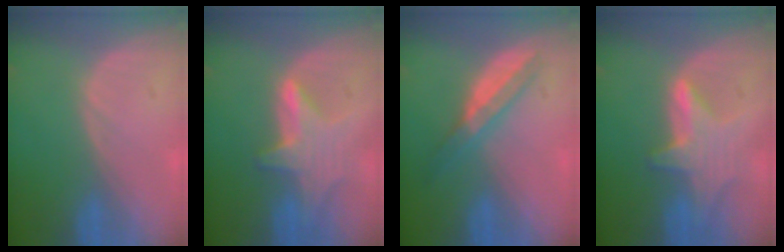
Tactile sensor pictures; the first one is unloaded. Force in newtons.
{"total": 6.7, "press": 6.2, "slide": 2.3}
{"total": 5.8, "press": 5.2, "slide": 2.6}
{"total": 6.7, "press": 6.2, "slide": 2.3}